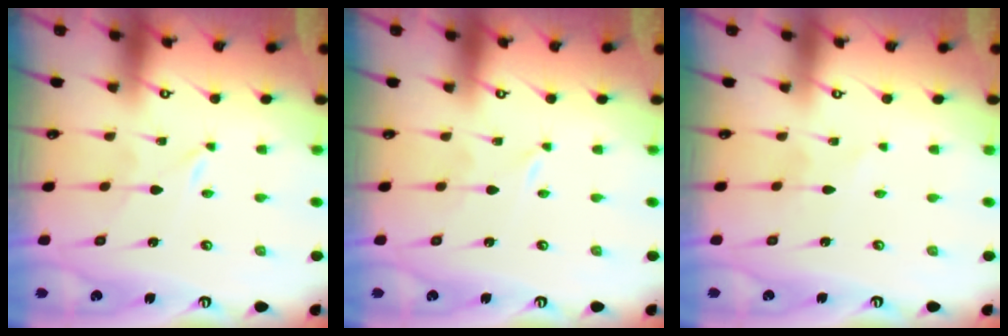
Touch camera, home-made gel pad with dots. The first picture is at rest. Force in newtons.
{"total": 0.0}
{"total": 2.4, "press": 2.4, "slide": 0.3}